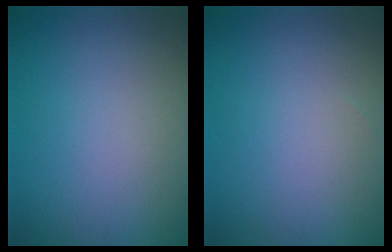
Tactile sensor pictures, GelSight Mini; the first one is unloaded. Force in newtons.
{"total": 0.0}